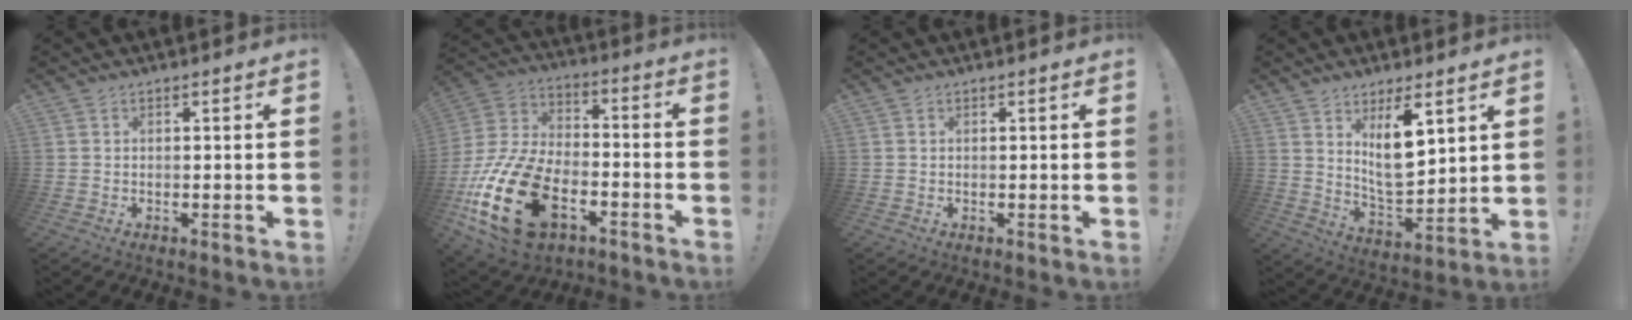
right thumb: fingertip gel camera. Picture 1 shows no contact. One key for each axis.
{"total": 25.5, "fx": -9.9, "fy": 15.3, "fz": 17.9, "tx": -0.352, "ty": 0.060, "tz": -0.157}
{"total": 0.0}
{"total": 11.2, "fx": 5.9, "fy": 4.8, "fz": 8.2, "tx": -0.127, "ty": -0.039, "tz": 0.109}